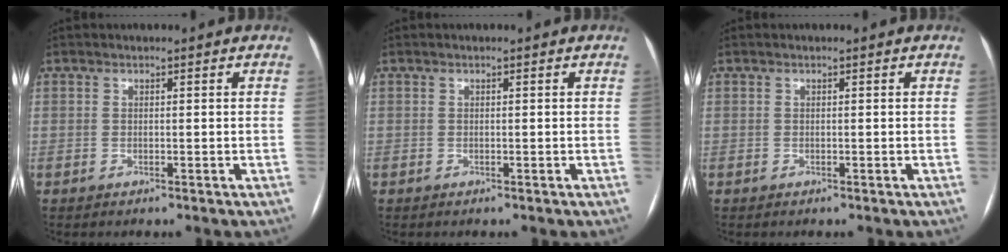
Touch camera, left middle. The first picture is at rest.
{"total": 0.0}
{"total": 0.0}